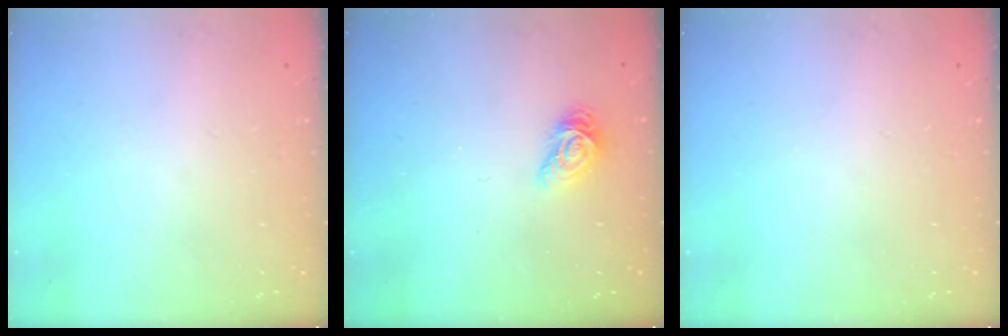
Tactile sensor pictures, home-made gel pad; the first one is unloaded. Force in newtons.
{"total": 7.6, "press": 7.6, "slide": 0.0}
{"total": 0.0}